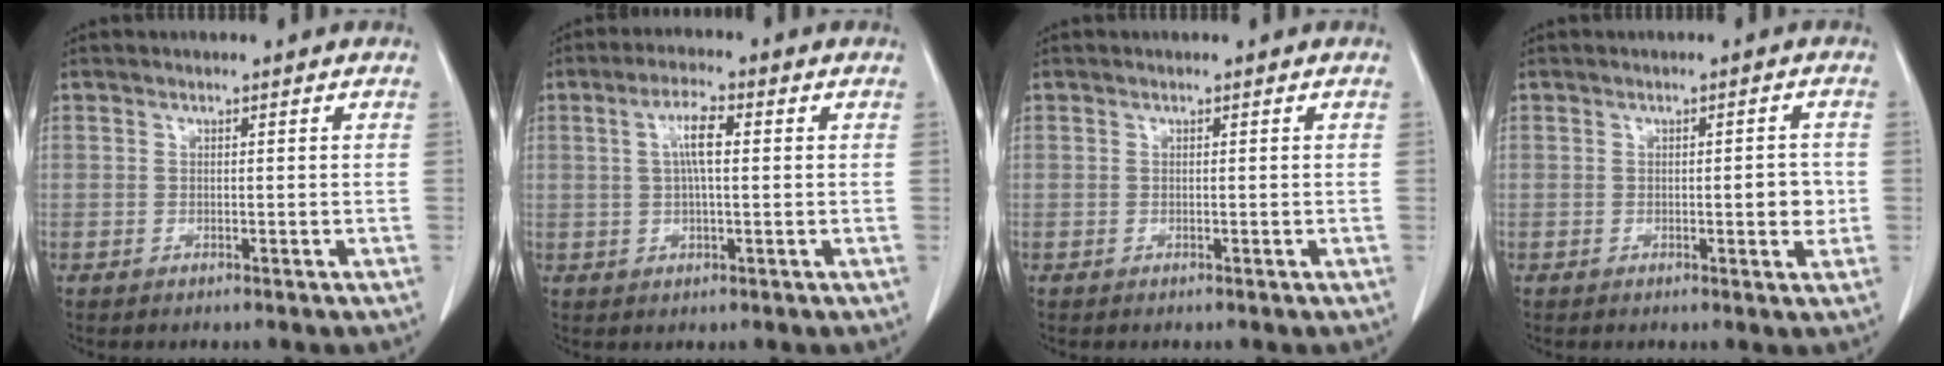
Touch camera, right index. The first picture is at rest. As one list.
[{"total": 5.1, "force": [1.0, 1.0, 5.0], "torque": [-0.093, 0.011, 0.017]}, {"total": 0.0}, {"total": 3.1, "force": [-0.3, 0.9, 2.9], "torque": [-0.039, 0.000, -0.003]}]